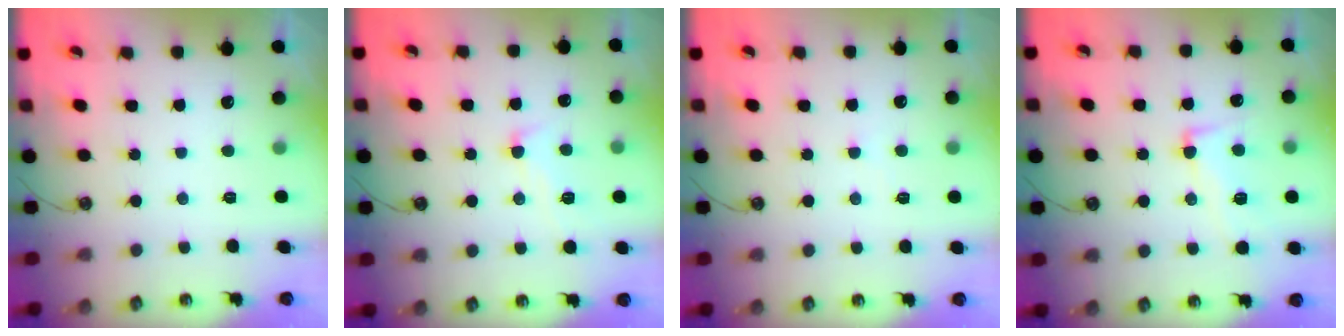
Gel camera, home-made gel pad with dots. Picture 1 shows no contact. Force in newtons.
{"total": 2.2, "press": 2.0, "slide": 1.0}
{"total": 0.8, "press": 0.8, "slide": 0.2}
{"total": 3.8, "press": 3.6, "slide": 1.2}